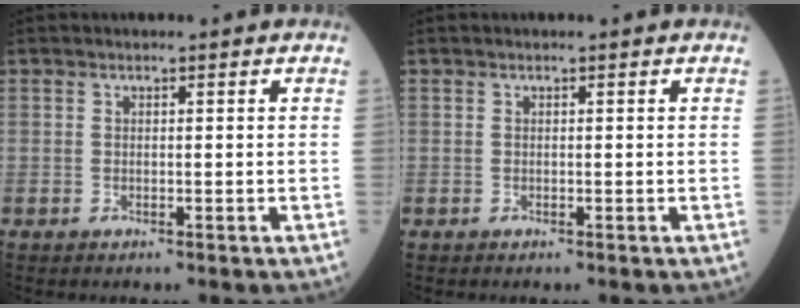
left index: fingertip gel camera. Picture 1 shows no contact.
{"total": 0.0}